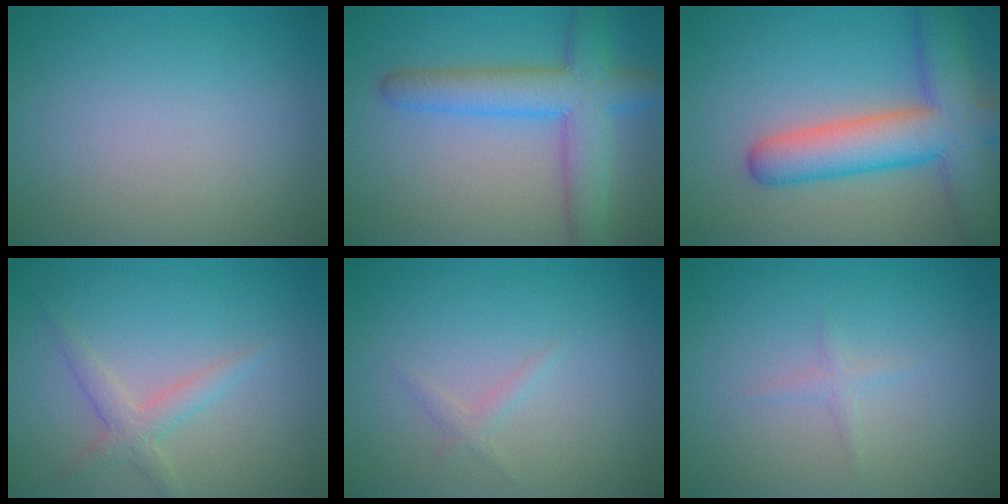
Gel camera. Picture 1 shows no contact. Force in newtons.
{"total": 6.3, "press": 6.3, "slide": 0.3}
{"total": 9.0, "press": 9.0, "slide": 0.5}
{"total": 2.2, "press": 2.2, "slide": 0.0}
{"total": 0.9, "press": 0.9, "slide": 0.1}
{"total": 0.8, "press": 0.8, "slide": 0.1}